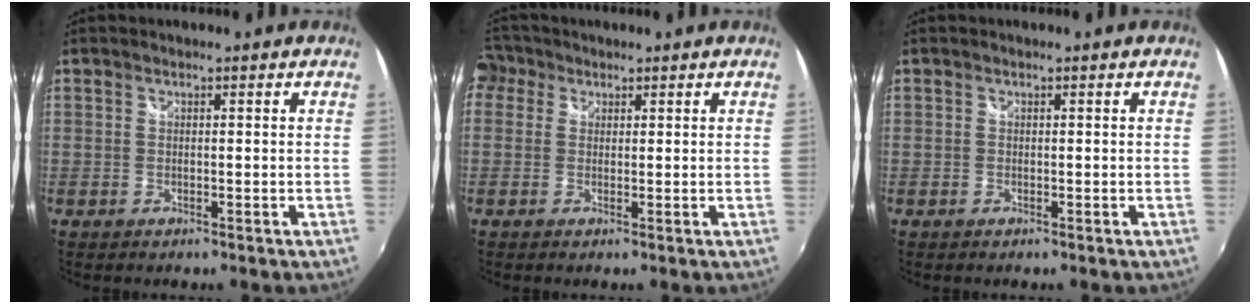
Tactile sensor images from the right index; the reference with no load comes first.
{"total": 6.9, "force": [0.9, 6.3, 2.7], "torque": [-0.077, 0.020, 0.004]}
{"total": 0.0}